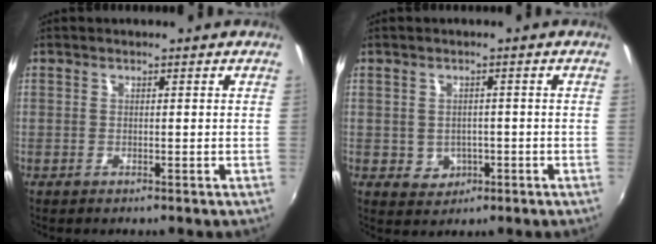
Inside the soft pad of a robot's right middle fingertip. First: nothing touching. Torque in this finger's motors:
{"motor_torque": [0.44, -0.22, -0.04, 0.02]}